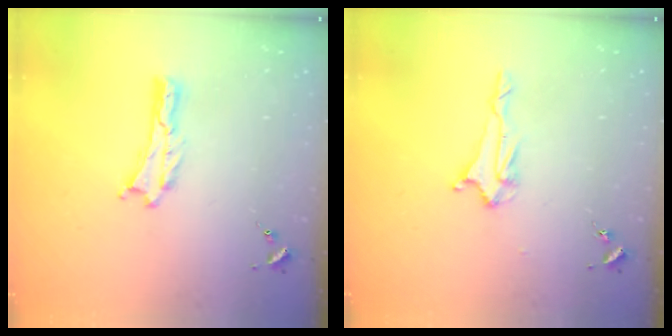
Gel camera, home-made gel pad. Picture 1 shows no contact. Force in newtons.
{"total": 2.1, "press": 2.0, "slide": 0.4}